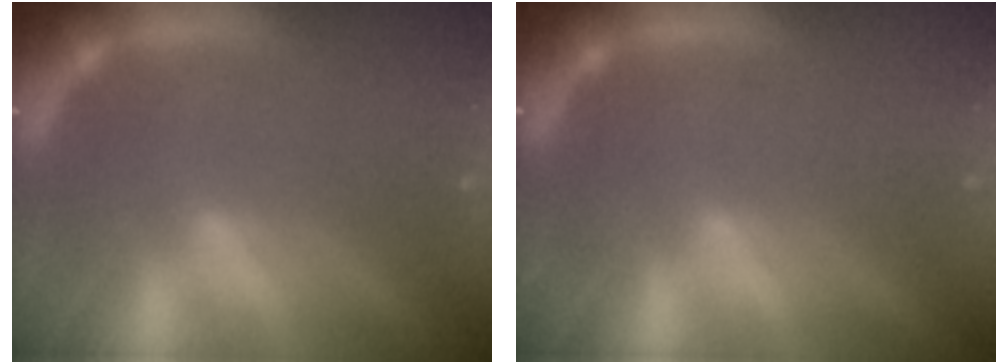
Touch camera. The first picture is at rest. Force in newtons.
{"total": 0.0}